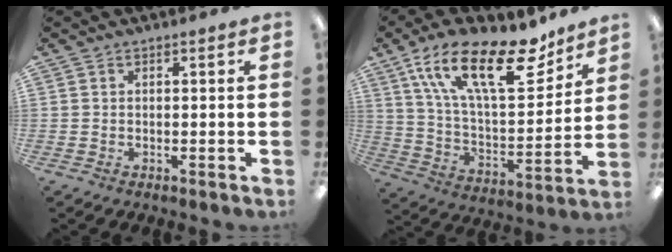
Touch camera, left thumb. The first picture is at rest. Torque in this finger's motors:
{"motor_torque": [0.54, 0.60, 1.53, -1.25, 0.47]}